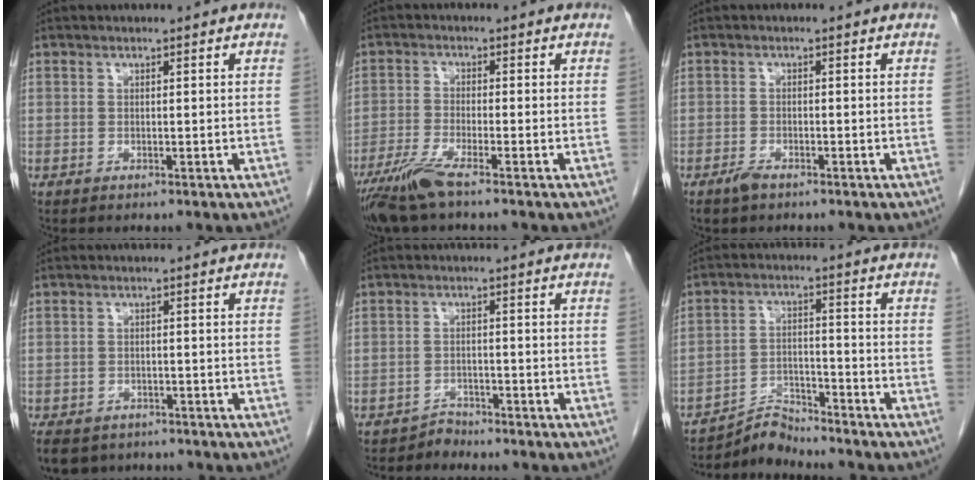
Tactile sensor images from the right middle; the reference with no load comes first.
{"total": 5.8, "force": [-4.2, 0.0, 3.9], "torque": [-0.086, -0.019, -0.087]}
{"total": 1.7, "force": [-1.3, 0.6, 0.9], "torque": [-0.023, -0.001, -0.022]}
{"total": 10.2, "force": [-7.3, 6.4, 3.4], "torque": [-0.095, -0.018, -0.095]}
{"total": 1.7, "force": [-1.5, 0.3, -0.7], "torque": [0.018, -0.002, -0.028]}
{"total": 4.7, "force": [-4.6, 0.0, -1.0], "torque": [0.017, 0.001, -0.081]}